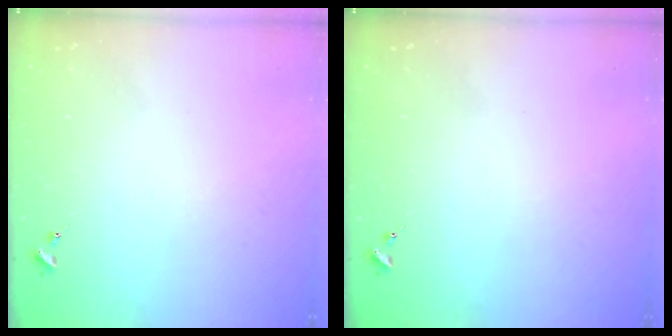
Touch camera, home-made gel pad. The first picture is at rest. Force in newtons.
{"total": 0.0}